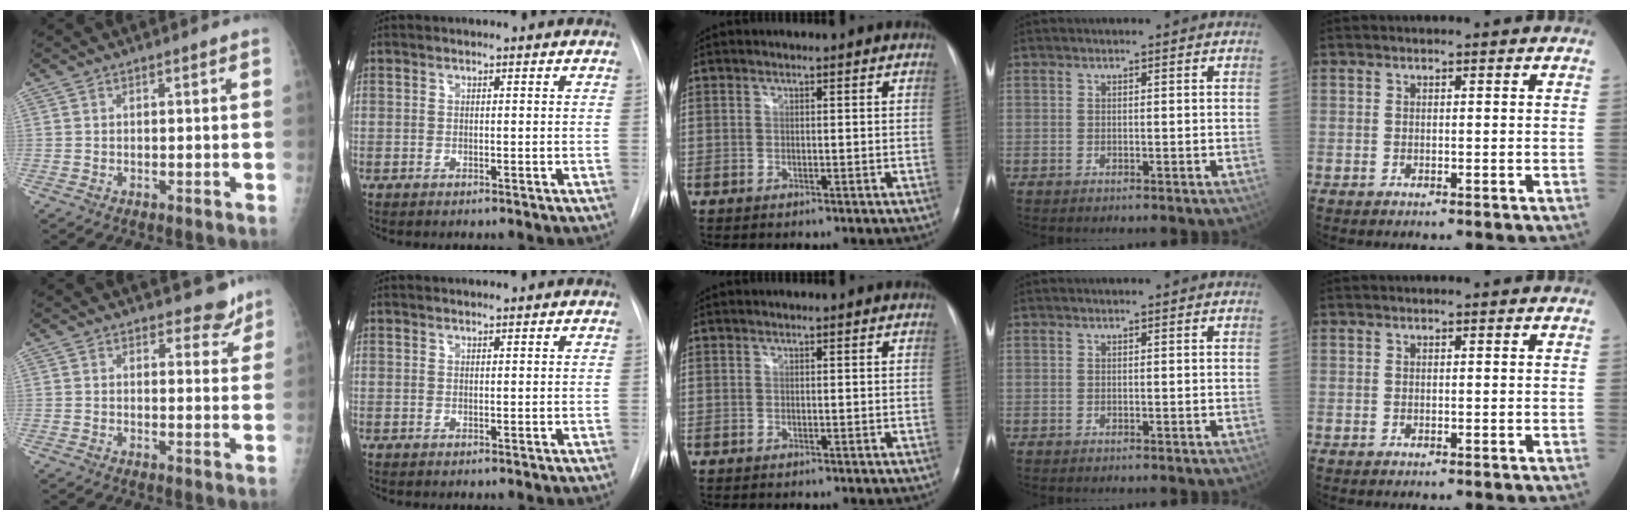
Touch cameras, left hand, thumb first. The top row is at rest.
{"thumb": {"total": 4.6, "force": [3.9, 2.2, 0.8], "torque": [0.018, -0.029, 0.041]}, "index": {"total": 1.2, "force": [1.2, 0.0, 0.2], "torque": [-0.004, 0.015, 0.023]}}